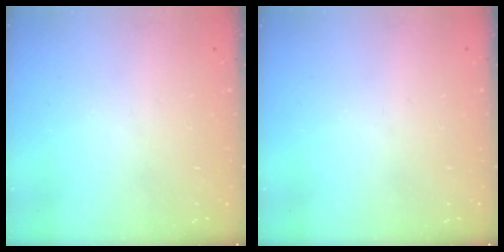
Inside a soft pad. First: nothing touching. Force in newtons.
{"total": 0.0}